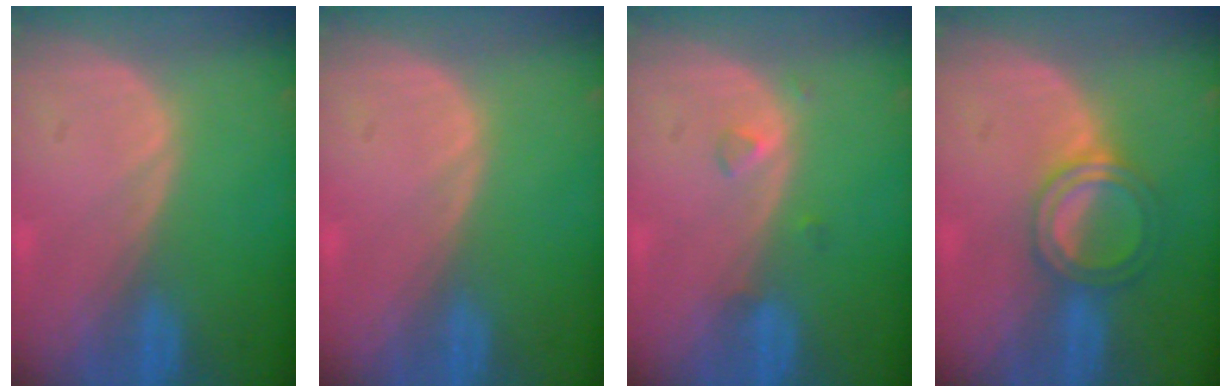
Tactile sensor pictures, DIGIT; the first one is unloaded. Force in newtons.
{"total": 0.0}
{"total": 1.5, "press": 1.5, "slide": 0.1}
{"total": 5.0, "press": 4.7, "slide": 1.8}